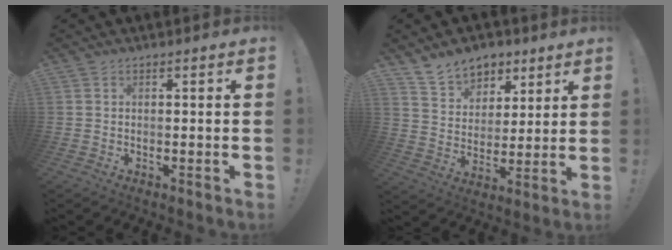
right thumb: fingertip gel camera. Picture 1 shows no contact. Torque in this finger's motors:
{"motor_torque": [-0.02, 0.07, -0.13, 0.26, 0.07]}